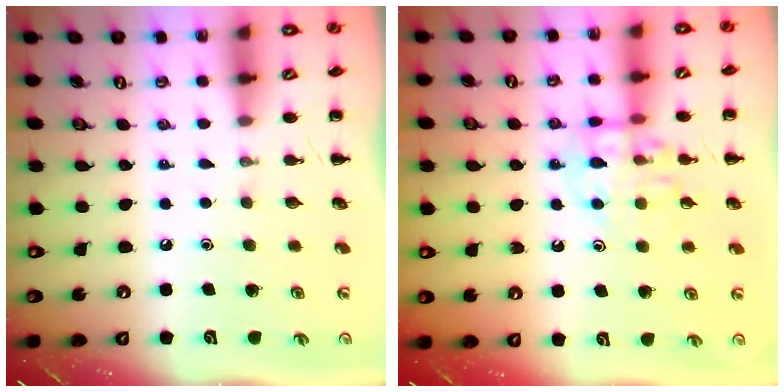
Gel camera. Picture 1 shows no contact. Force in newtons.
{"total": 11.9, "press": 11.8, "slide": 1.3}